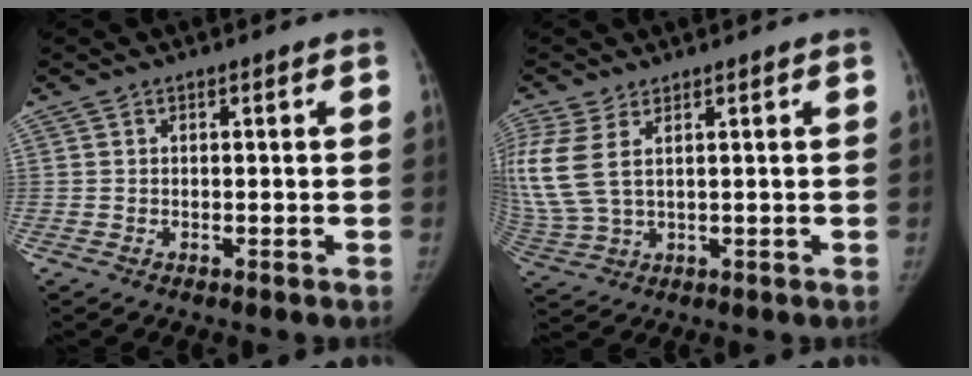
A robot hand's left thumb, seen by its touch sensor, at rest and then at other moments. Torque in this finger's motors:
{"motor_torque": [1.31, 1.20, 0.97, -0.96, 0.13]}